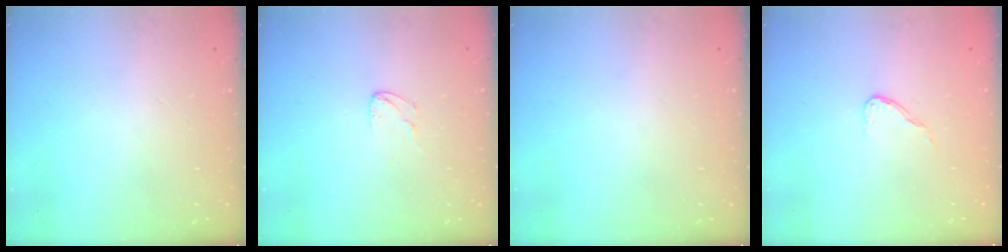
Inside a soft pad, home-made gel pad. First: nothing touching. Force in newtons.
{"total": 2.5, "press": 2.5, "slide": 0.2}
{"total": 0.0}
{"total": 5.1, "press": 5.1, "slide": 0.4}